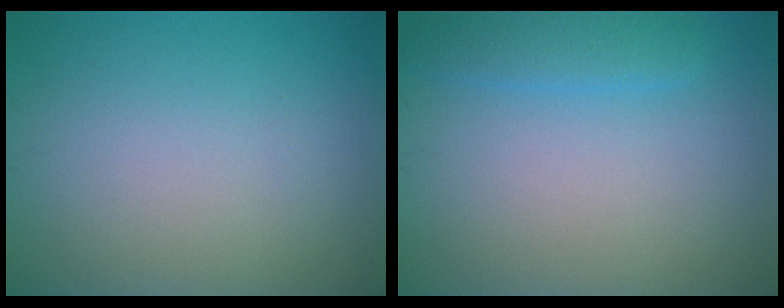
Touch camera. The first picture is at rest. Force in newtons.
{"total": 2.1, "press": 2.1, "slide": 0.1}